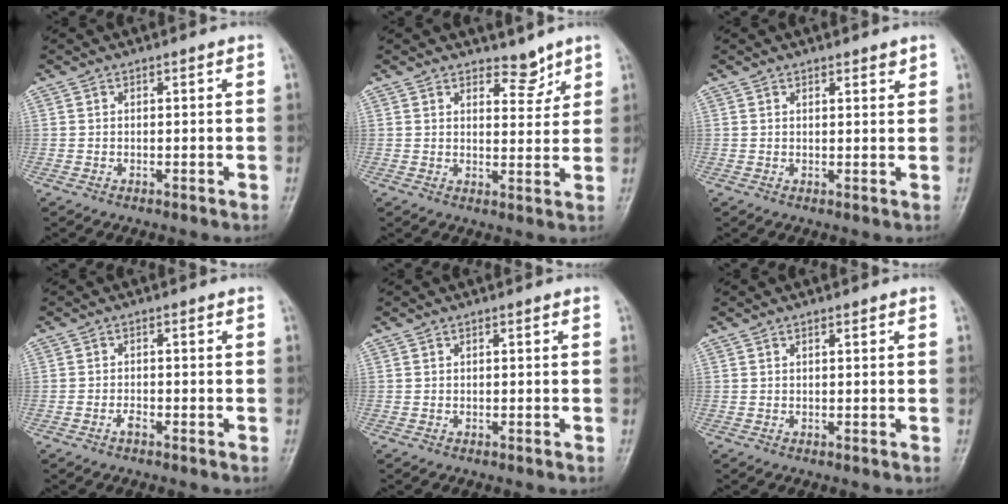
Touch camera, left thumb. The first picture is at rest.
{"total": 4.1, "force": [3.3, 2.0, 1.3], "torque": [0.004, -0.026, 0.051]}
{"total": 1.8, "force": [1.4, 0.7, 1.0], "torque": [-0.003, -0.007, 0.018]}
{"total": 1.5, "force": [-1.0, 0.6, 0.9], "torque": [-0.017, 0.006, -0.019]}
{"total": 0.0}
{"total": 0.9, "force": [0.5, 0.4, 0.6], "torque": [-0.008, -0.001, 0.007]}